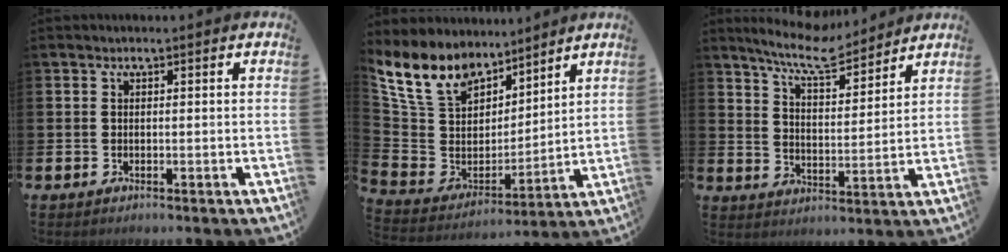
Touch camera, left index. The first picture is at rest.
{"total": 10.9, "force": [9.4, 5.0, 2.1], "torque": [-0.108, -0.060, 0.177]}
{"total": 9.0, "force": [8.1, 1.5, 3.5], "torque": [-0.089, -0.036, 0.146]}